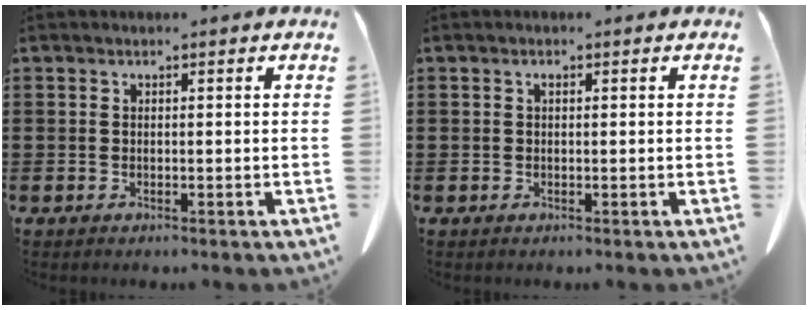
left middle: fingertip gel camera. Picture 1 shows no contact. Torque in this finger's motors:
{"motor_torque": [-0.60, 0.77, -0.02, -0.01]}